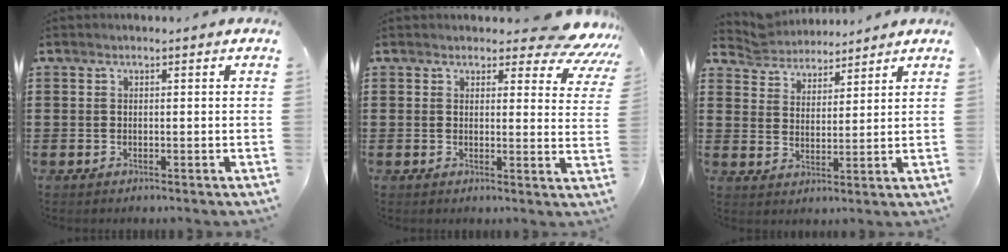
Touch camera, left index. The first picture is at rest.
{"total": 5.3, "force": [4.6, 1.3, 2.4], "torque": [-0.031, -0.028, 0.075]}
{"total": 5.2, "force": [4.9, 1.4, -0.2], "torque": [-0.022, -0.021, 0.090]}